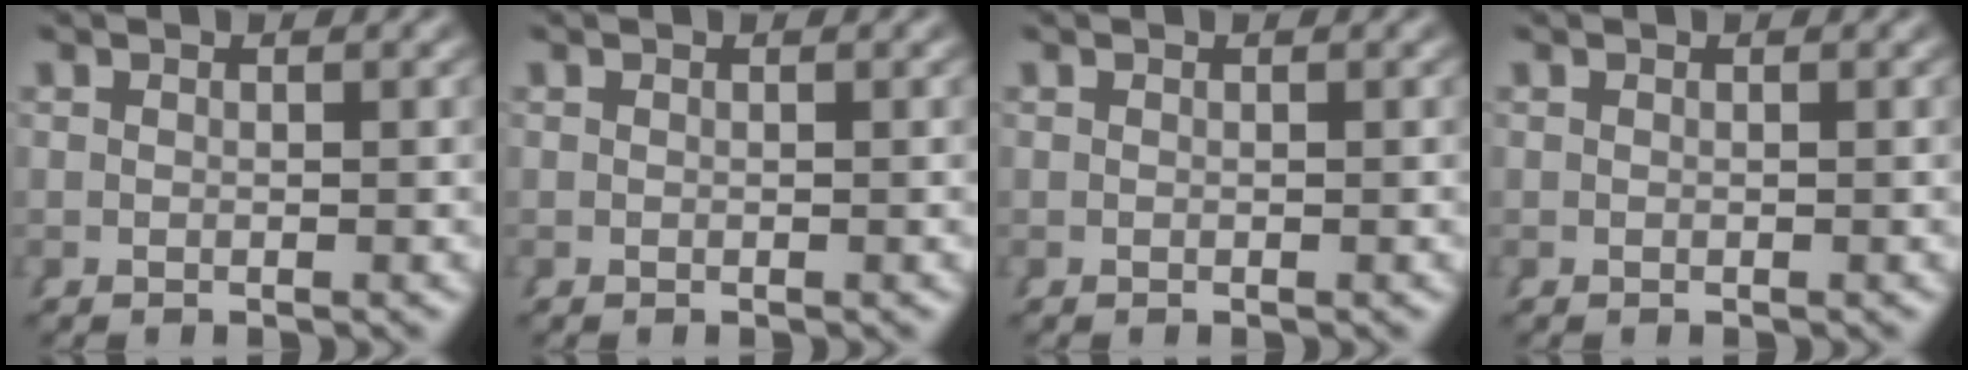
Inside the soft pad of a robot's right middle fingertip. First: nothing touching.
{"total": 0.0}
{"total": 0.0}
{"total": 0.0}